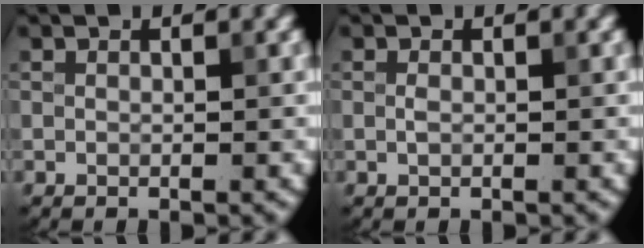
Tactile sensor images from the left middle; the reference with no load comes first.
{"total": 0.6, "force": [0.0, 0.4, 0.5], "torque": [-0.014, -0.001, 0.000]}